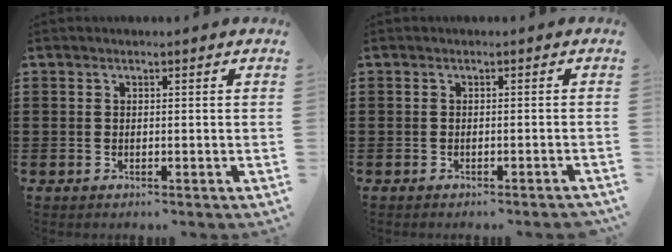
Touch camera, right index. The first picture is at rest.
{"total": 0.6, "force": [-0.5, -0.1, 0.2], "torque": [-0.004, -0.002, -0.010]}